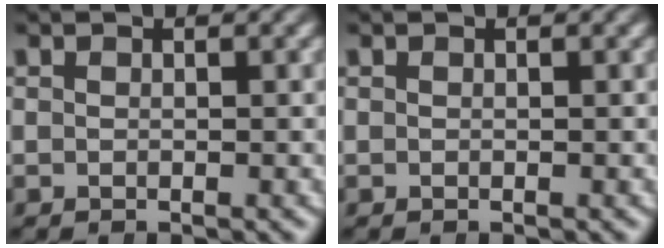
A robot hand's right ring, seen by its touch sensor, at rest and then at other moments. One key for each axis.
{"total": 0.0}